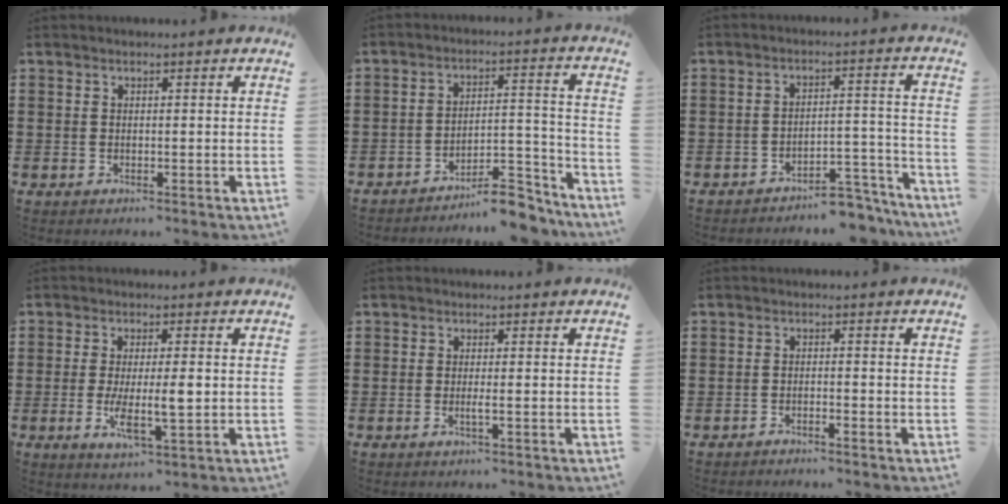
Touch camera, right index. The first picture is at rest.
{"total": 9.3, "force": [-8.3, 1.7, 3.8], "torque": [-0.043, 0.031, -0.152]}
{"total": 5.3, "force": [-5.0, 0.9, 1.6], "torque": [-0.024, 0.010, -0.097]}
{"total": 6.5, "force": [-0.8, 1.5, 6.2], "torque": [-0.113, -0.010, -0.018]}
{"total": 1.5, "force": [-0.5, -0.1, 1.5], "torque": [-0.032, -0.008, -0.011]}
{"total": 1.2, "force": [-1.1, -0.1, 0.3], "torque": [-0.006, 0.001, -0.022]}